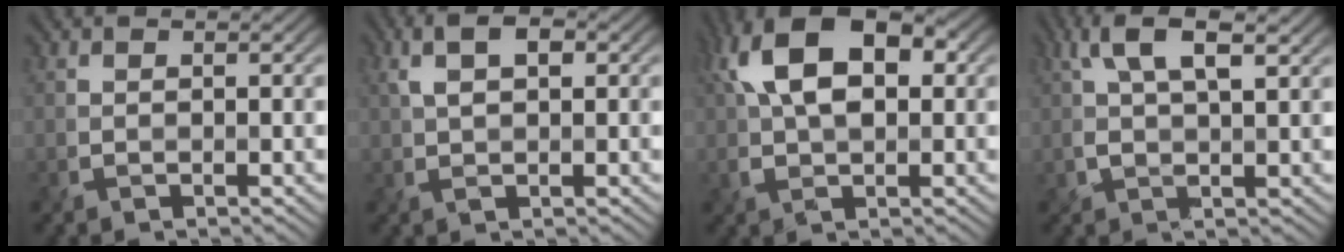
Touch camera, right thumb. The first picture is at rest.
{"total": 4.3, "force": [1.2, 2.1, 3.6], "torque": [-0.077, 0.007, 0.016]}
{"total": 11.4, "force": [2.9, 6.3, 9.1], "torque": [-0.182, 0.020, 0.038]}
{"total": 6.6, "force": [2.8, 2.1, 5.6], "torque": [-0.120, 0.012, 0.050]}